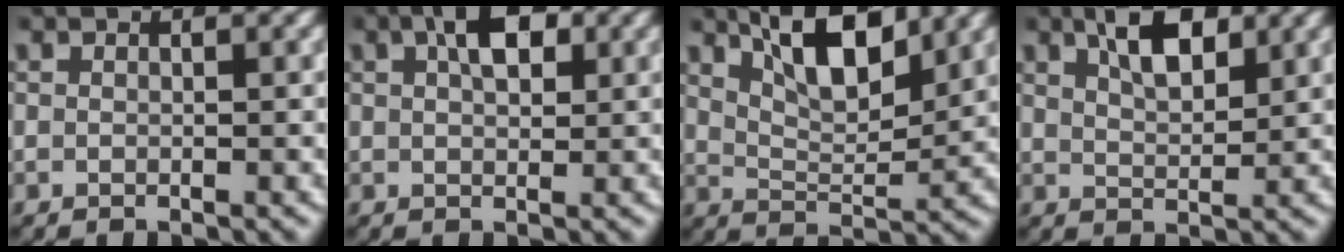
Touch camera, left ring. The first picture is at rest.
{"total": 4.0, "force": [1.7, 1.5, 3.3], "torque": [-0.044, 0.000, 0.028]}
{"total": 7.2, "force": [4.5, 2.7, 5.0], "torque": [-0.079, -0.007, 0.080]}
{"total": 4.9, "force": [2.9, 1.8, 3.6], "torque": [-0.057, -0.006, 0.052]}